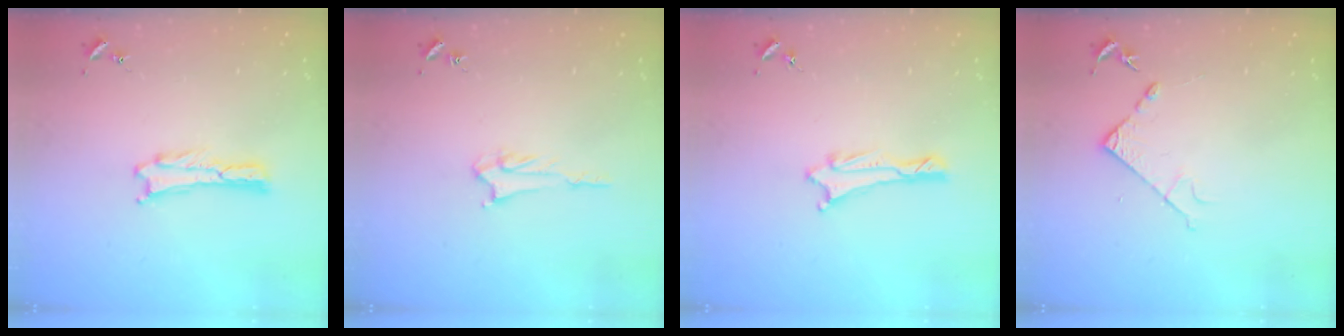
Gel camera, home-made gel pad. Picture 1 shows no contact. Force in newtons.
{"total": 3.0, "press": 3.0, "slide": 0.3}
{"total": 1.0, "press": 1.0, "slide": 0.2}
{"total": 4.2, "press": 4.2, "slide": 0.5}